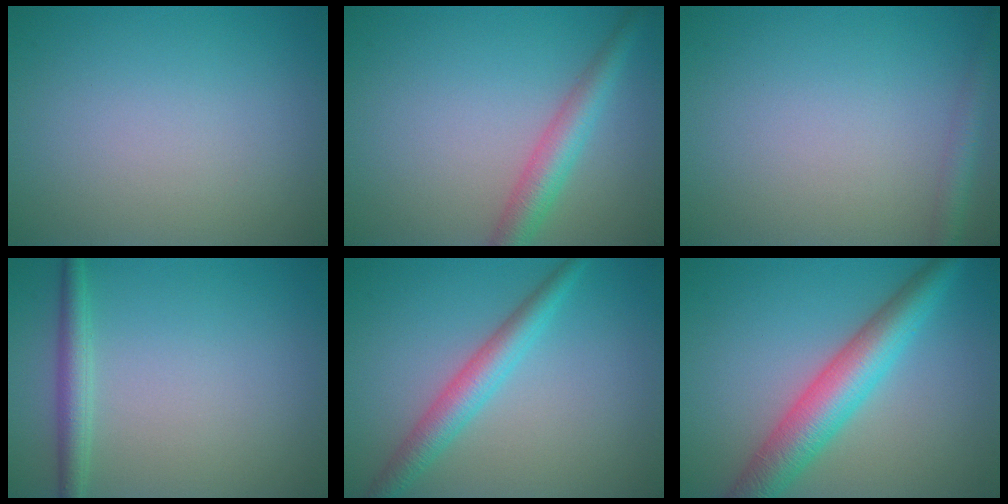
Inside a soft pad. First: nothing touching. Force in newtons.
{"total": 3.5, "press": 3.5, "slide": 0.1}
{"total": 1.9, "press": 1.9, "slide": 0.1}
{"total": 2.2, "press": 2.2, "slide": 0.0}
{"total": 3.6, "press": 3.6, "slide": 0.1}
{"total": 6.4, "press": 6.4, "slide": 0.2}